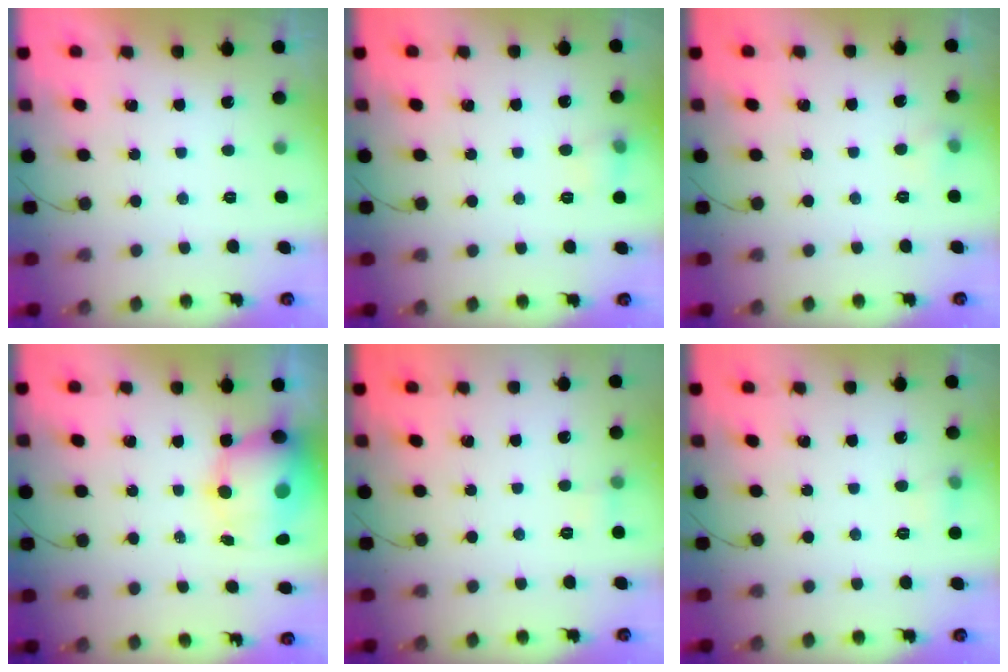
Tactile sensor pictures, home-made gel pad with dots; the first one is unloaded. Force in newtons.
{"total": 6.4, "press": 6.1, "slide": 1.9}
{"total": 3.9, "press": 3.5, "slide": 1.6}
{"total": 11.6, "press": 11.1, "slide": 3.4}
{"total": 4.8, "press": 4.6, "slide": 1.5}
{"total": 4.6, "press": 4.4, "slide": 1.4}